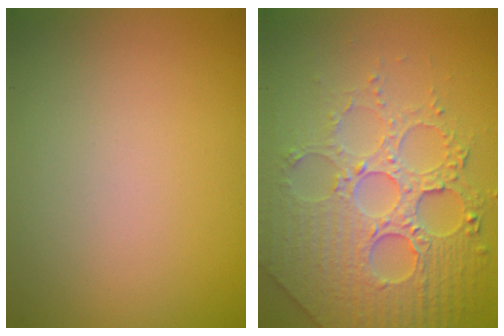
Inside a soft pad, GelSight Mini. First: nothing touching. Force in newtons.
{"total": 6.7, "press": 5.7, "slide": 3.4}